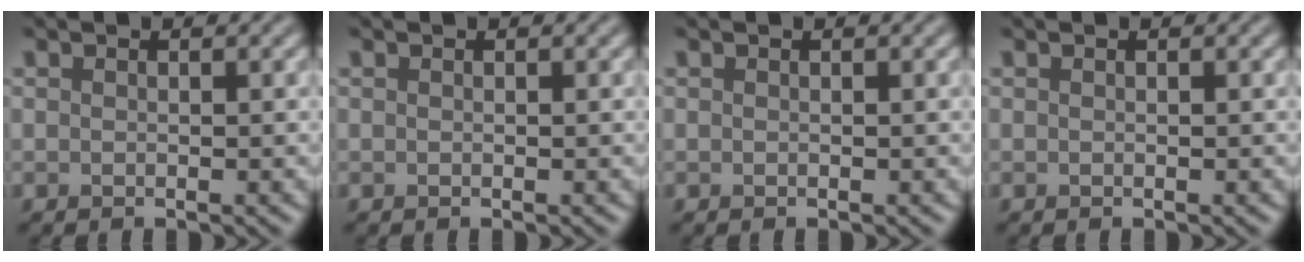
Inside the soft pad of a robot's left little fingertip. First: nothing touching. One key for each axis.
{"total": 0.0}
{"total": 0.0}
{"total": 0.0}